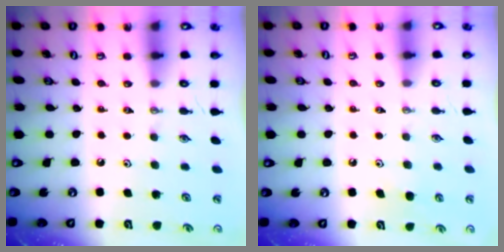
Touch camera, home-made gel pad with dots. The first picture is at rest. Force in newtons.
{"total": 4.9, "press": 4.8, "slide": 0.5}